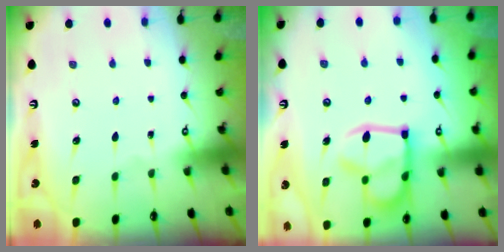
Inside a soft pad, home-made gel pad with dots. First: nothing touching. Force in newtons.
{"total": 10.5, "press": 10.4, "slide": 1.6}